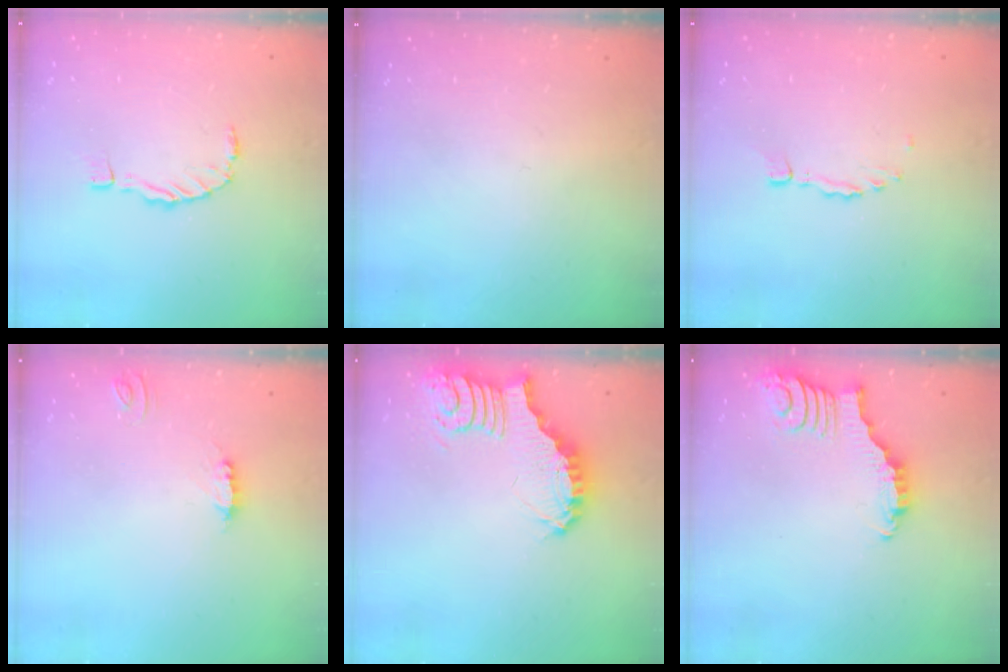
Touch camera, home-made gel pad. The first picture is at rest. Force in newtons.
{"total": 0.0}
{"total": 0.0}
{"total": 5.6, "press": 5.5, "slide": 0.4}
{"total": 3.7, "press": 3.6, "slide": 0.6}
{"total": 2.9, "press": 2.9, "slide": 0.4}